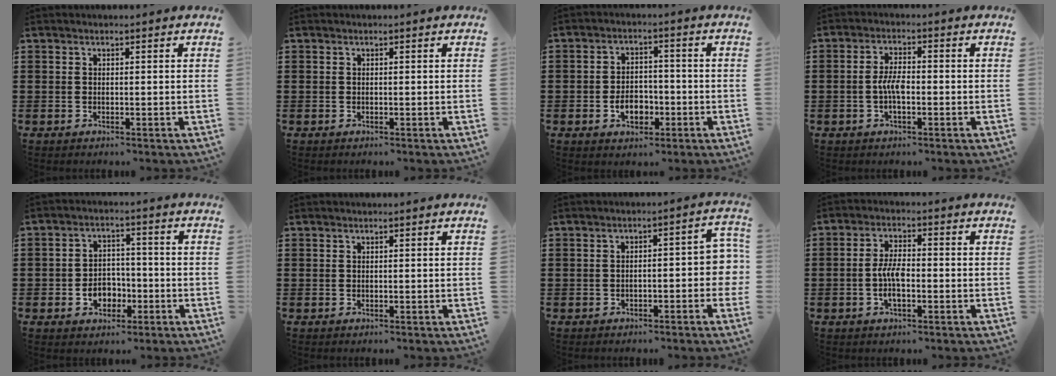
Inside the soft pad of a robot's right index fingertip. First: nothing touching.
{"total": 0.0}
{"total": 4.8, "force": [-1.7, 3.2, 3.1], "torque": [-0.050, 0.004, -0.032]}
{"total": 4.2, "force": [-1.0, 1.6, 3.8], "torque": [-0.081, 0.002, -0.022]}
{"total": 4.8, "force": [-1.8, 3.7, 2.5], "torque": [-0.034, 0.002, -0.038]}
{"total": 0.0}
{"total": 3.8, "force": [-1.7, 1.6, 3.1], "torque": [-0.037, -0.001, -0.038]}
{"total": 5.1, "force": [-1.2, 2.1, 4.5], "torque": [-0.100, 0.002, -0.028]}